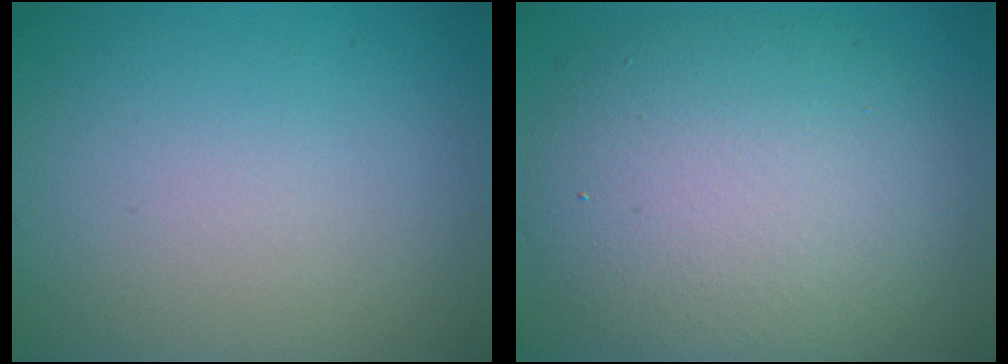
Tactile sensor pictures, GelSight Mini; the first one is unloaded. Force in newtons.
{"total": 9.1, "press": 9.1, "slide": 0.9}